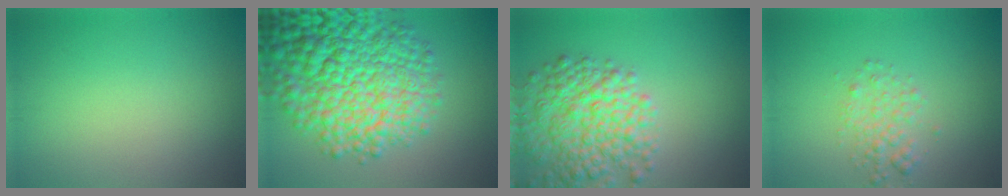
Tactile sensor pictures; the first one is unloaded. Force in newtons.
{"total": 13.4, "press": 13.4, "slide": 0.4}
{"total": 7.7, "press": 7.7, "slide": 0.4}
{"total": 2.1, "press": 2.1, "slide": 0.1}